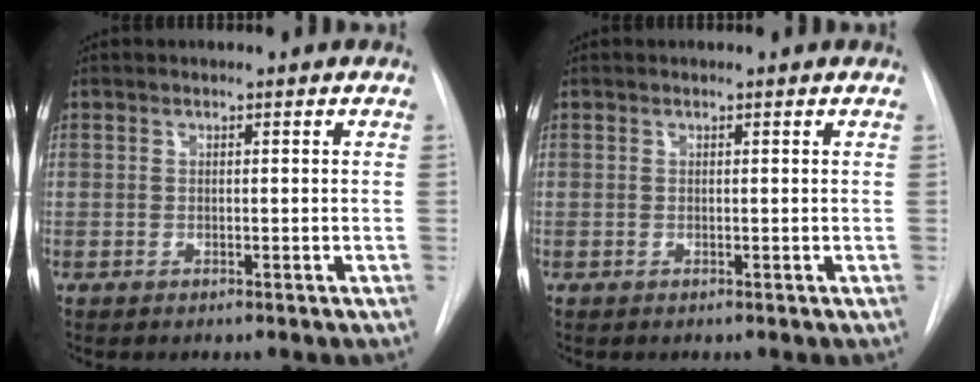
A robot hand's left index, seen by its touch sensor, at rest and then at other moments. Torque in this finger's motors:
{"motor_torque": [0.27, 0.01, -0.01, -0.01]}